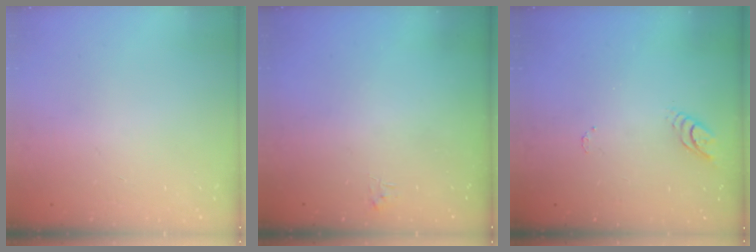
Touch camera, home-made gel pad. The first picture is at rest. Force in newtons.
{"total": 3.4, "press": 3.4, "slide": 0.5}
{"total": 3.8, "press": 3.8, "slide": 0.4}